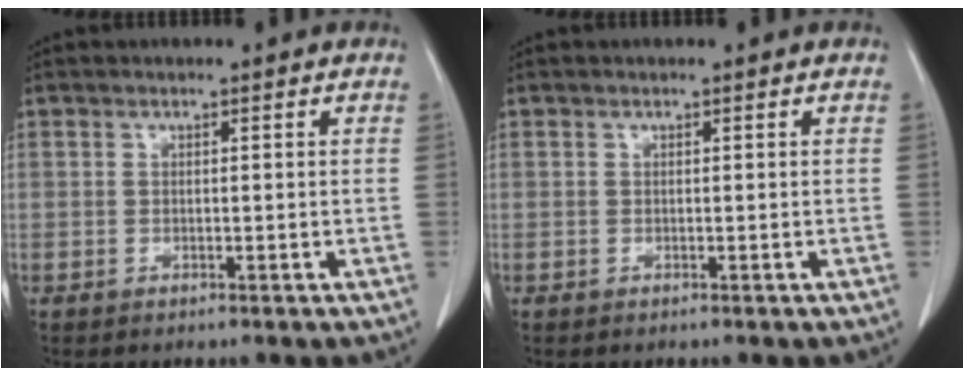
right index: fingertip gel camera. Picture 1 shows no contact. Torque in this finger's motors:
{"motor_torque": [-0.04, 0.04, 0.00, 0.00]}